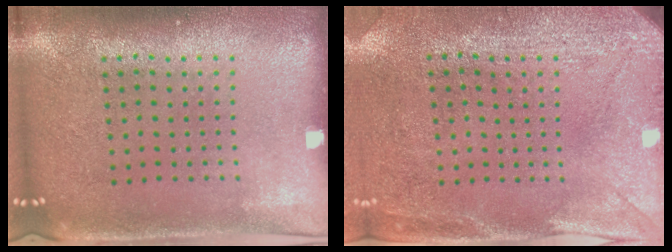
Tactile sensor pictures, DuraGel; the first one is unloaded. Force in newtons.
{"total": 3.0, "press": 2.3, "slide": 1.9}